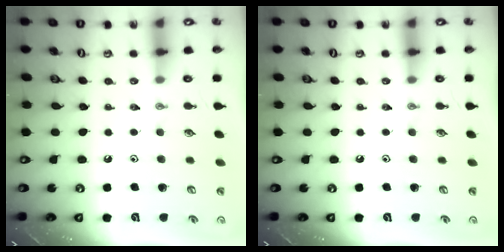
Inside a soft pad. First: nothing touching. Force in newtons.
{"total": 0.0}